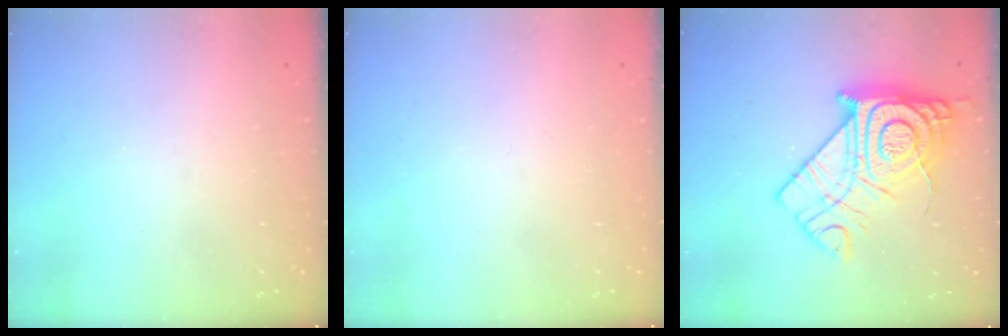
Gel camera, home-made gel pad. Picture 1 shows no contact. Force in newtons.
{"total": 1.6, "press": 1.6, "slide": 0.1}
{"total": 21.8, "press": 21.8, "slide": 2.0}